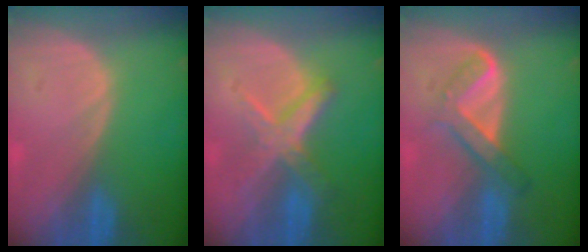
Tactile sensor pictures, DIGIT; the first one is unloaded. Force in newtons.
{"total": 6.5, "press": 5.8, "slide": 3.0}
{"total": 5.2, "press": 5.0, "slide": 1.5}